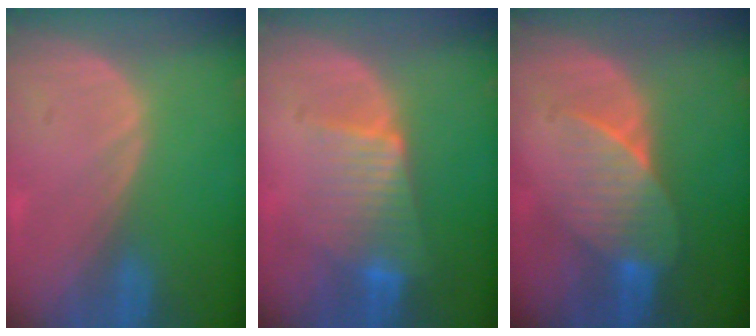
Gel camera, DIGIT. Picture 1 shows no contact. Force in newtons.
{"total": 6.5, "press": 6.1, "slide": 2.3}
{"total": 7.1, "press": 6.5, "slide": 2.8}